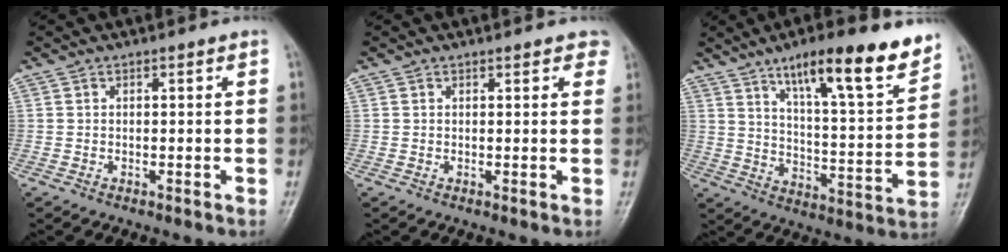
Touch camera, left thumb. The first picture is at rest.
{"total": 2.4, "force": [1.7, 1.1, 1.2], "torque": [0.006, 0.000, 0.014]}
{"total": 17.9, "force": [11.8, 3.8, 12.9], "torque": [-0.167, -0.061, 0.187]}